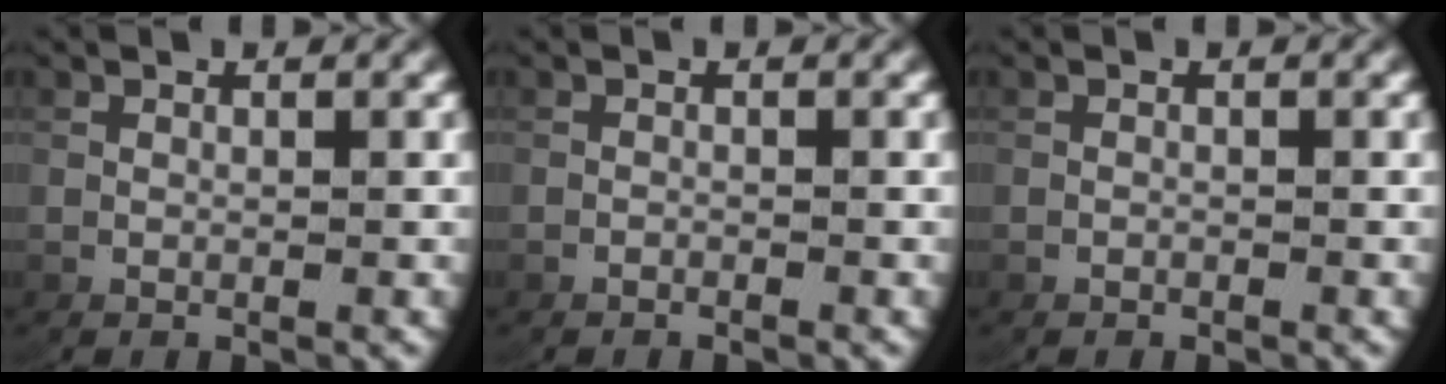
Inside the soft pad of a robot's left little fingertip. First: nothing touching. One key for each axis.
{"total": 0.9, "fx": -0.7, "fy": -0.5, "fz": -0.1, "tx": -0.002, "ty": -0.004, "tz": -0.011}
{"total": 0.7, "fx": -0.4, "fy": -0.6, "fz": -0.2, "tx": 0.000, "ty": -0.005, "tz": -0.004}